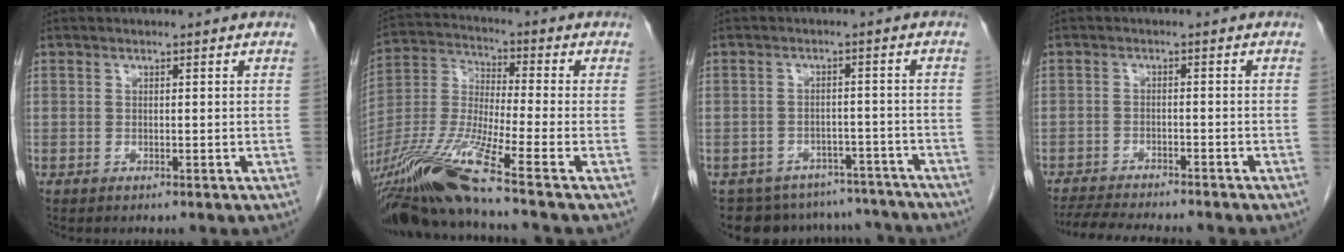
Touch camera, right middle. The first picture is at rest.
{"total": 16.3, "force": [-11.7, -1.6, 11.2], "torque": [-0.244, -0.028, -0.224]}
{"total": 12.8, "force": [-11.5, 5.4, 1.3], "torque": [-0.016, 0.023, -0.131]}
{"total": 9.8, "force": [-8.9, 0.7, 4.1], "torque": [-0.062, -0.012, -0.134]}